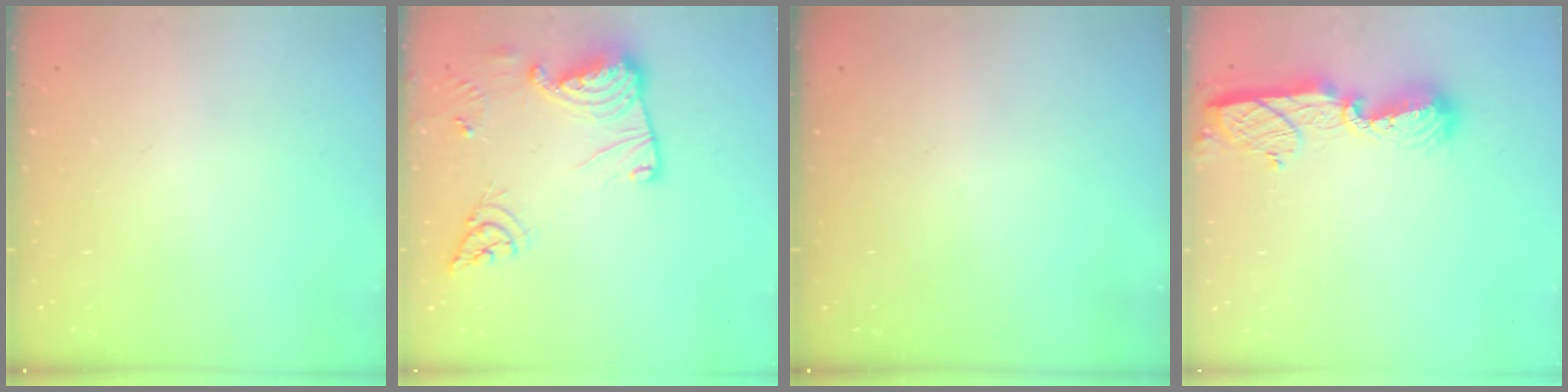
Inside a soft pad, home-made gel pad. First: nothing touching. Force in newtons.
{"total": 17.7, "press": 17.6, "slide": 1.8}
{"total": 0.0}
{"total": 10.0, "press": 10.0, "slide": 0.9}